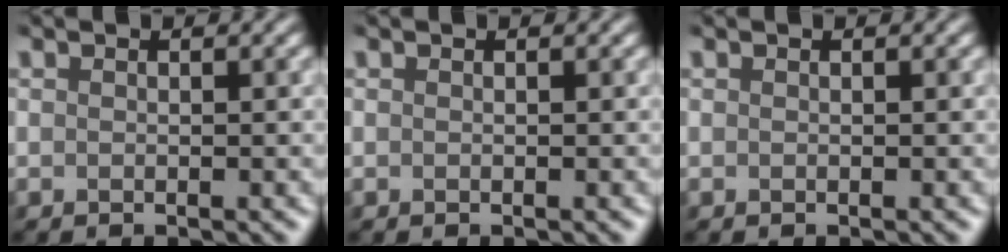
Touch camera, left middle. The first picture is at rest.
{"total": 0.0}
{"total": 0.0}